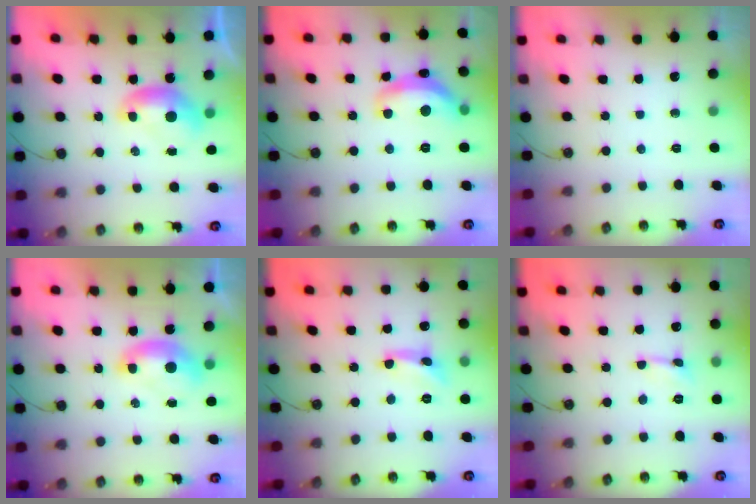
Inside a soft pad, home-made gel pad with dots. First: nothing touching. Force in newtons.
{"total": 8.1, "press": 8.1, "slide": 0.6}
{"total": 0.0}
{"total": 1.9, "press": 1.9, "slide": 0.4}
{"total": 1.6, "press": 1.6, "slide": 0.3}
{"total": 0.8, "press": 0.7, "slide": 0.3}